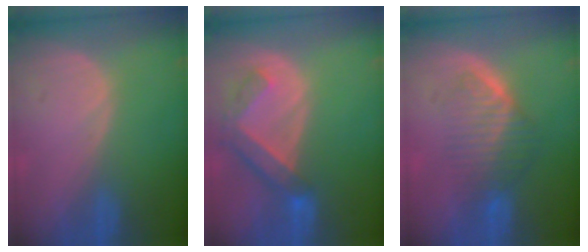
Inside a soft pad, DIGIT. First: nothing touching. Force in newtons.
{"total": 6.6, "press": 5.9, "slide": 3.0}
{"total": 6.4, "press": 5.9, "slide": 2.6}